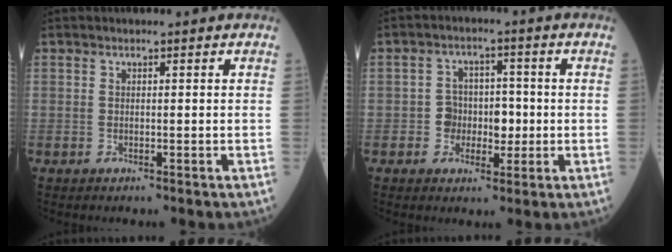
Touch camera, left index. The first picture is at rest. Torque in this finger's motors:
{"motor_torque": [0.07, 0.03, 0.05, 0.01]}